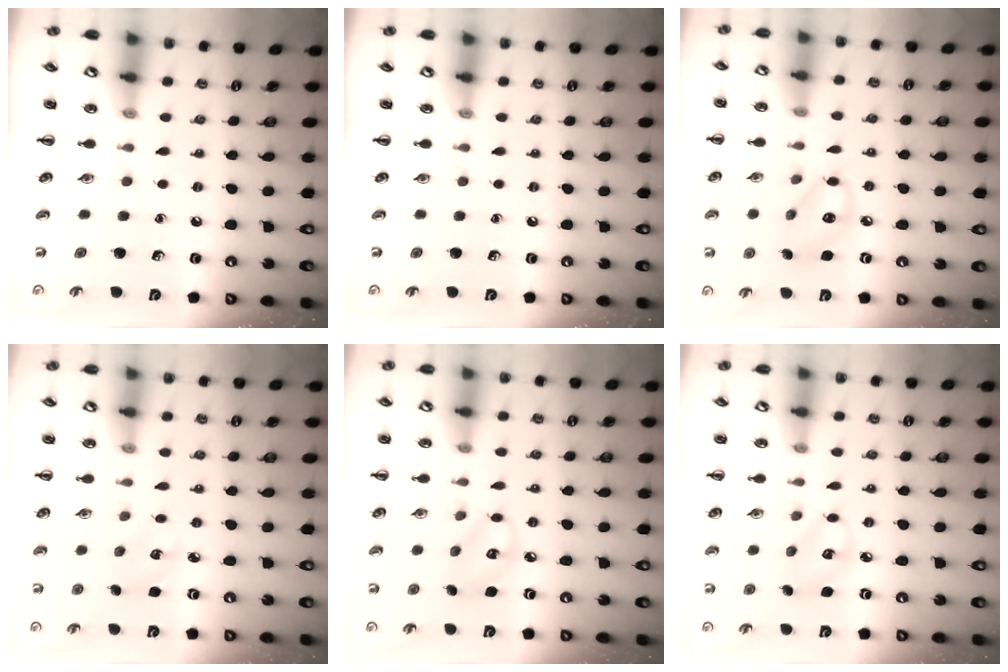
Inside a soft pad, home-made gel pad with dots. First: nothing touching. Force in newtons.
{"total": 0.0}
{"total": 8.8, "press": 8.6, "slide": 1.7}
{"total": 3.9, "press": 3.8, "slide": 1.2}
{"total": 6.7, "press": 6.7, "slide": 0.9}
{"total": 5.5, "press": 5.5, "slide": 0.9}